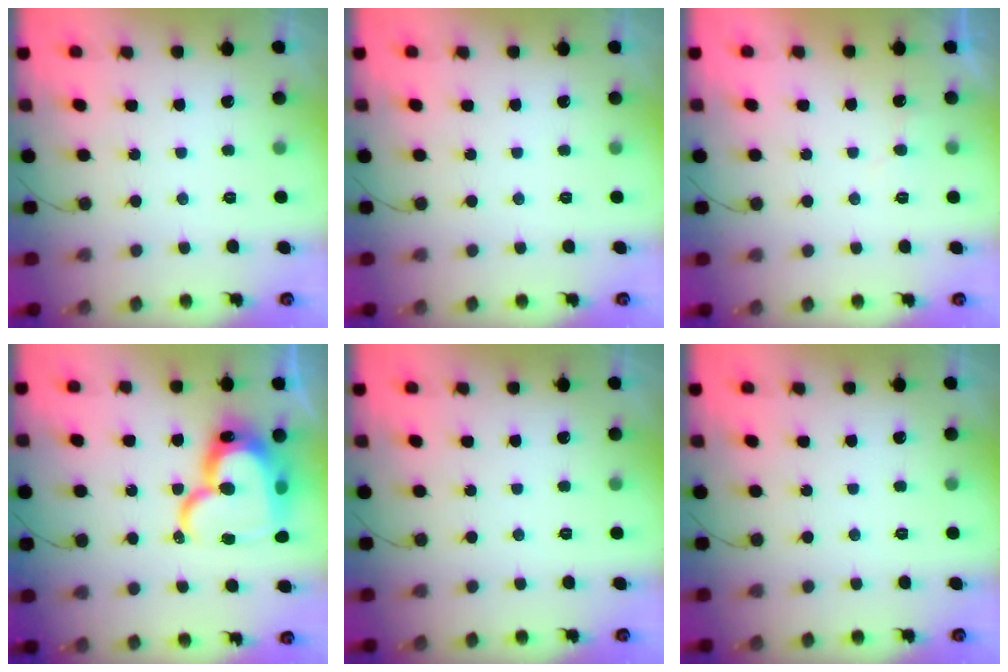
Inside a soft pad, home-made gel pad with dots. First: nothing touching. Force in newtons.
{"total": 0.0}
{"total": 5.2, "press": 5.2, "slide": 0.5}
{"total": 25.1, "press": 25.0, "slide": 1.9}
{"total": 0.0}
{"total": 0.0}